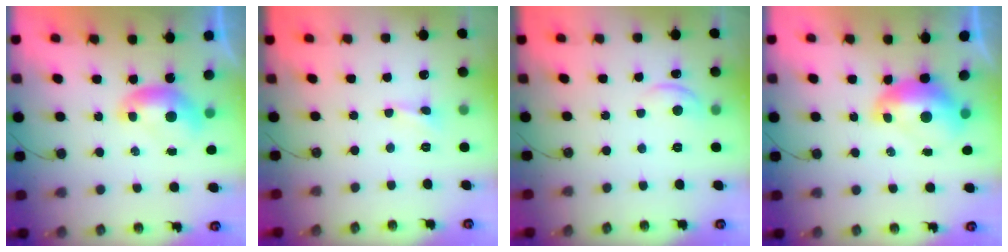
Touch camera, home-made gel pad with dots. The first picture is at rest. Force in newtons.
{"total": 1.7, "press": 1.6, "slide": 0.5}
{"total": 1.8, "press": 1.7, "slide": 0.6}
{"total": 2.6, "press": 2.5, "slide": 0.7}